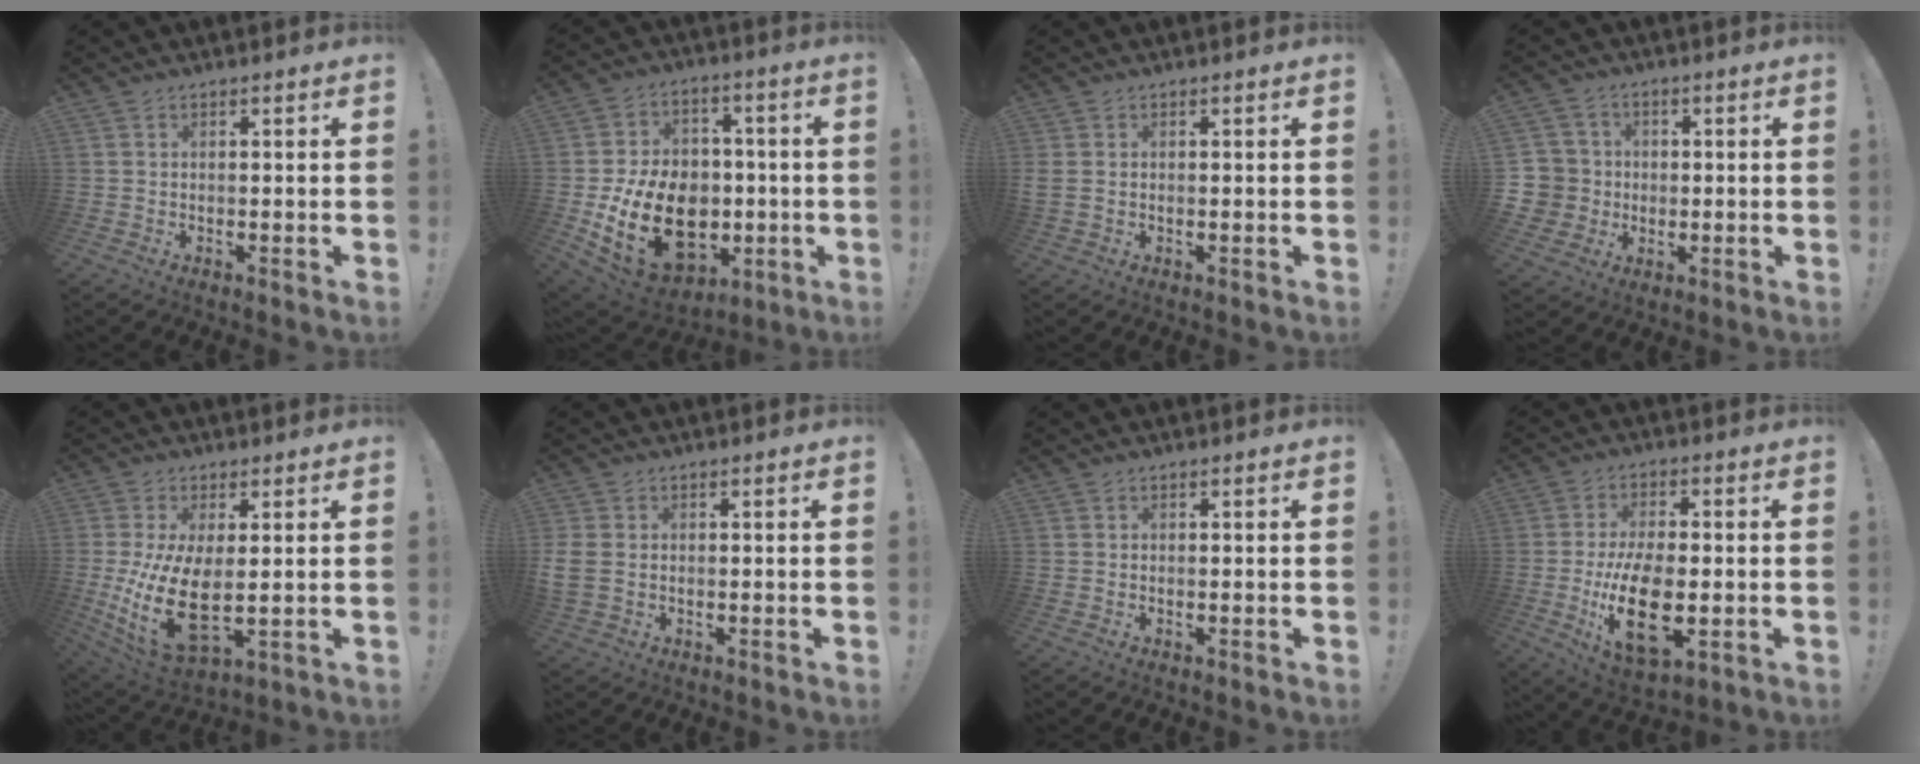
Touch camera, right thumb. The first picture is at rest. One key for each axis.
{"total": 22.1, "fx": -4.9, "fy": 16.1, "fz": 14.3, "tx": -0.254, "ty": 0.023, "tz": -0.057}
{"total": 1.0, "fx": 0.3, "fy": 0.1, "fz": 1.0, "tx": -0.026, "ty": 0.000, "tz": 0.008}
{"total": 7.0, "fx": -0.2, "fy": 6.9, "fz": 1.0, "tx": -0.021, "ty": 0.007, "tz": 0.005}
{"total": 15.4, "fx": 0.1, "fy": 7.8, "fz": 13.2, "tx": -0.254, "ty": -0.021, "tz": 0.010}
{"total": 3.4, "fx": 0.0, "fy": 2.5, "fz": 2.3, "tx": -0.059, "ty": 0.006, "tz": 0.002}
{"total": 0.0}
{"total": 17.0, "fx": -3.3, "fy": 9.0, "fz": 14.0, "tx": -0.253, "ty": -0.006, "tz": -0.052}